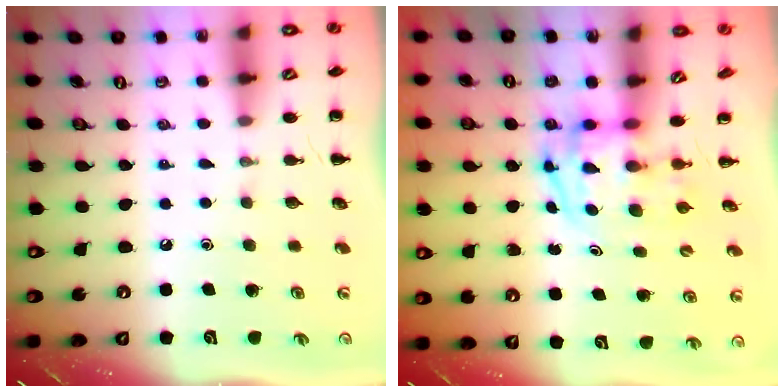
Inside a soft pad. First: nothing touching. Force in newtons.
{"total": 3.9, "press": 3.8, "slide": 0.6}